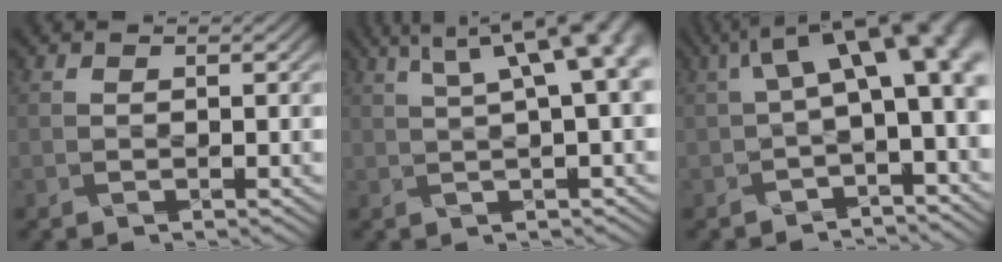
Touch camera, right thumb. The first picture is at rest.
{"total": 10.9, "force": [4.1, 3.6, 9.4], "torque": [-0.125, 0.044, 0.055]}
{"total": 11.4, "force": [2.0, 4.6, 10.3], "torque": [-0.145, 0.013, 0.041]}